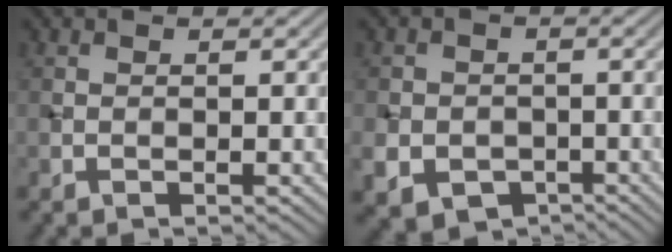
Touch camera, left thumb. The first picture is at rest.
{"total": 6.0, "force": [-2.4, 5.2, 1.9], "torque": [-0.047, -0.018, -0.051]}